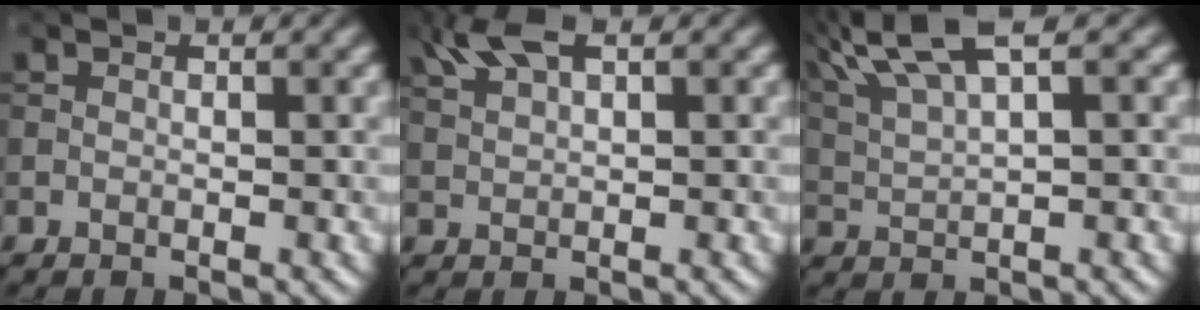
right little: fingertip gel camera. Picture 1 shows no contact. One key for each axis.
{"total": 3.8, "fx": 2.3, "fy": 1.3, "fz": 2.8, "tx": -0.068, "ty": 0.013, "tz": 0.048}
{"total": 6.3, "fx": 3.7, "fy": 1.5, "fz": 4.9, "tx": -0.103, "ty": 0.019, "tz": 0.076}